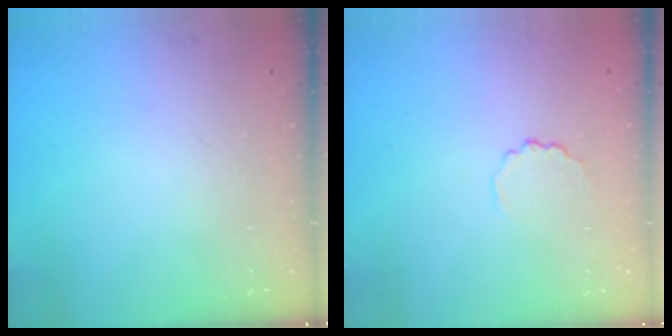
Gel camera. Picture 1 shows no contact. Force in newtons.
{"total": 2.8, "press": 2.6, "slide": 1.1}